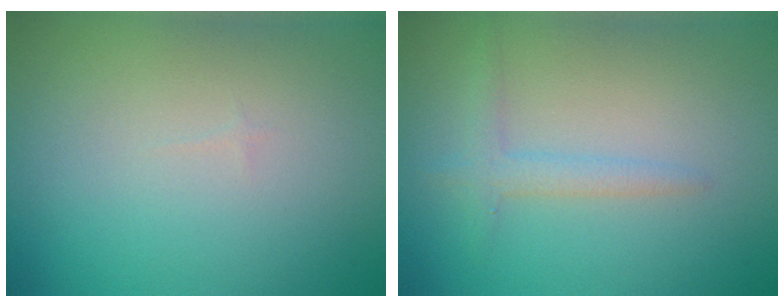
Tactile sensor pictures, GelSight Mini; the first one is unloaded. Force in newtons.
{"total": 1.7, "press": 1.7, "slide": 0.1}